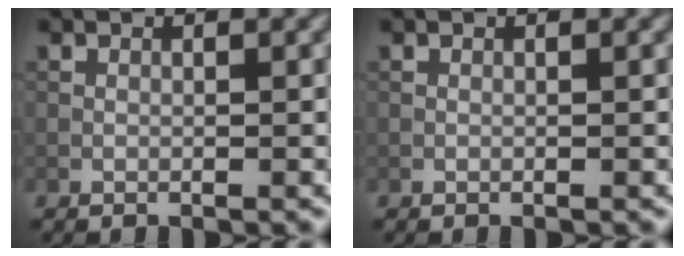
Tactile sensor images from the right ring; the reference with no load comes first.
{"total": 0.0}